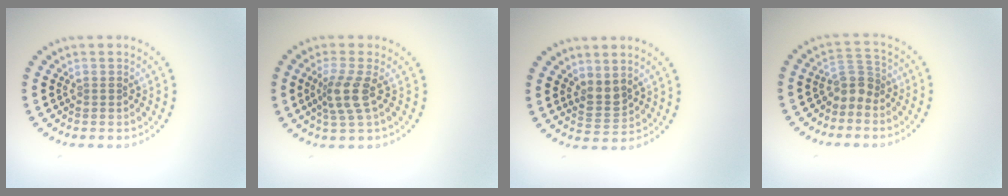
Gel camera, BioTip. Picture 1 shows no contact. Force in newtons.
{"total": 2.9, "press": 2.3, "slide": 1.8}
{"total": 2.1, "press": 1.8, "slide": 1.1}
{"total": 2.3, "press": 1.7, "slide": 1.5}